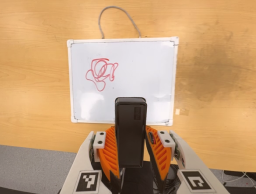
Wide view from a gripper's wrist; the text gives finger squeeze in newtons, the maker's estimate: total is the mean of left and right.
{"total": 3.5, "left": 2.0, "right": 5.0}